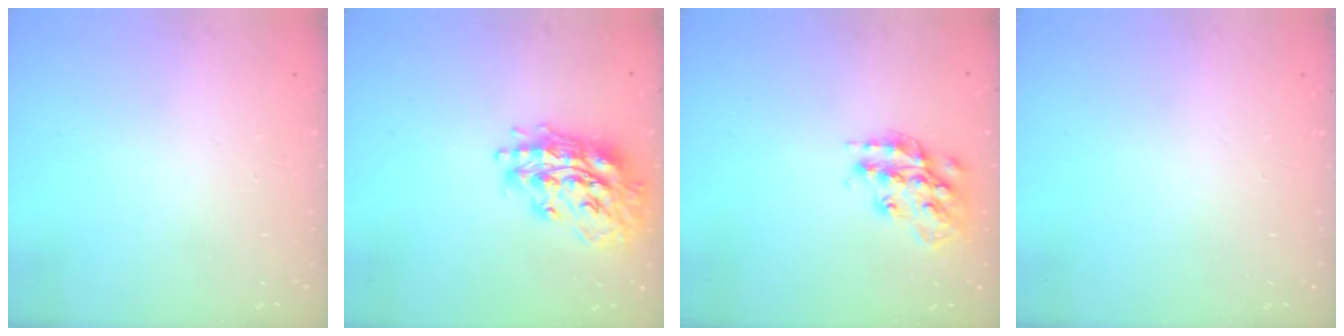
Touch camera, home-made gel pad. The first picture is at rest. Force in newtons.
{"total": 18.7, "press": 18.7, "slide": 1.8}
{"total": 16.3, "press": 16.3, "slide": 0.8}
{"total": 0.0}